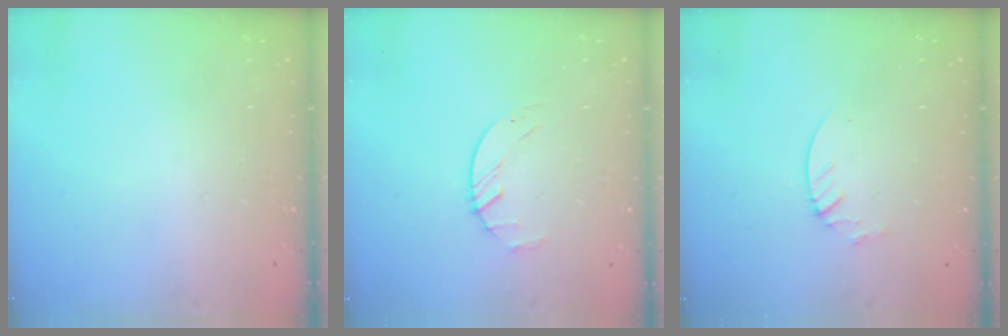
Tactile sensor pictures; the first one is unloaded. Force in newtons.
{"total": 2.2, "press": 2.2, "slide": 0.4}
{"total": 1.9, "press": 1.9, "slide": 0.2}